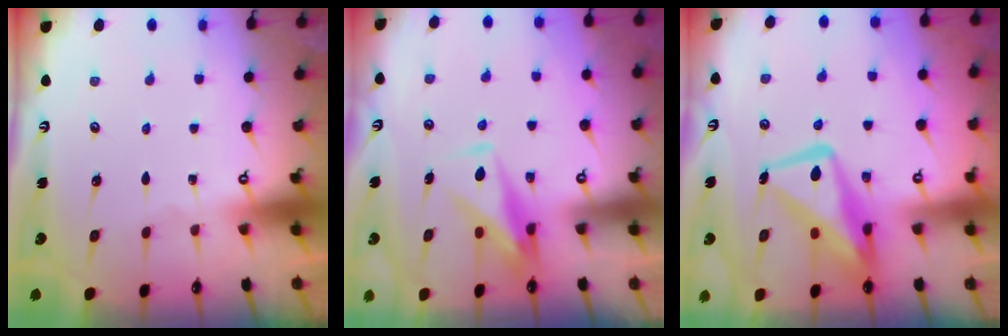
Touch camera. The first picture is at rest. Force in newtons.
{"total": 8.5, "press": 8.5, "slide": 0.4}
{"total": 15.5, "press": 15.4, "slide": 1.1}